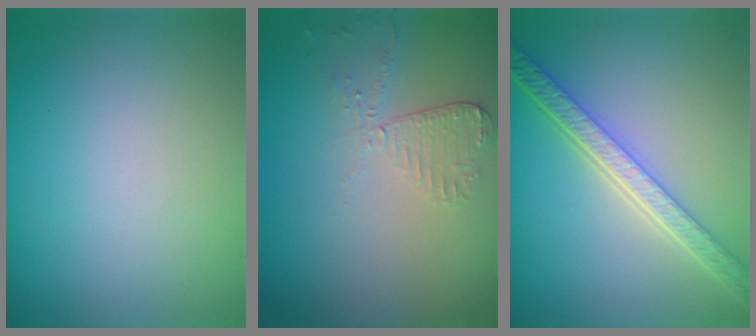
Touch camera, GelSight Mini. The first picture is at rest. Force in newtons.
{"total": 1.9, "press": 1.9, "slide": 0.4}
{"total": 5.7, "press": 4.4, "slide": 3.6}